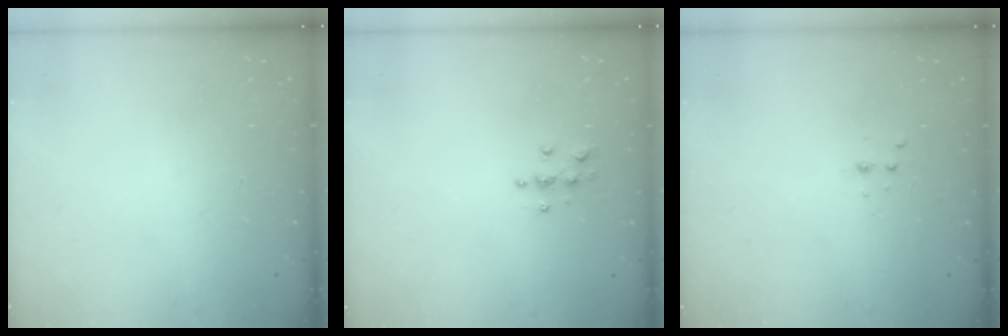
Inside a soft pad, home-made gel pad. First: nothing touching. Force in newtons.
{"total": 4.0, "press": 4.0, "slide": 0.4}
{"total": 2.5, "press": 2.4, "slide": 0.5}